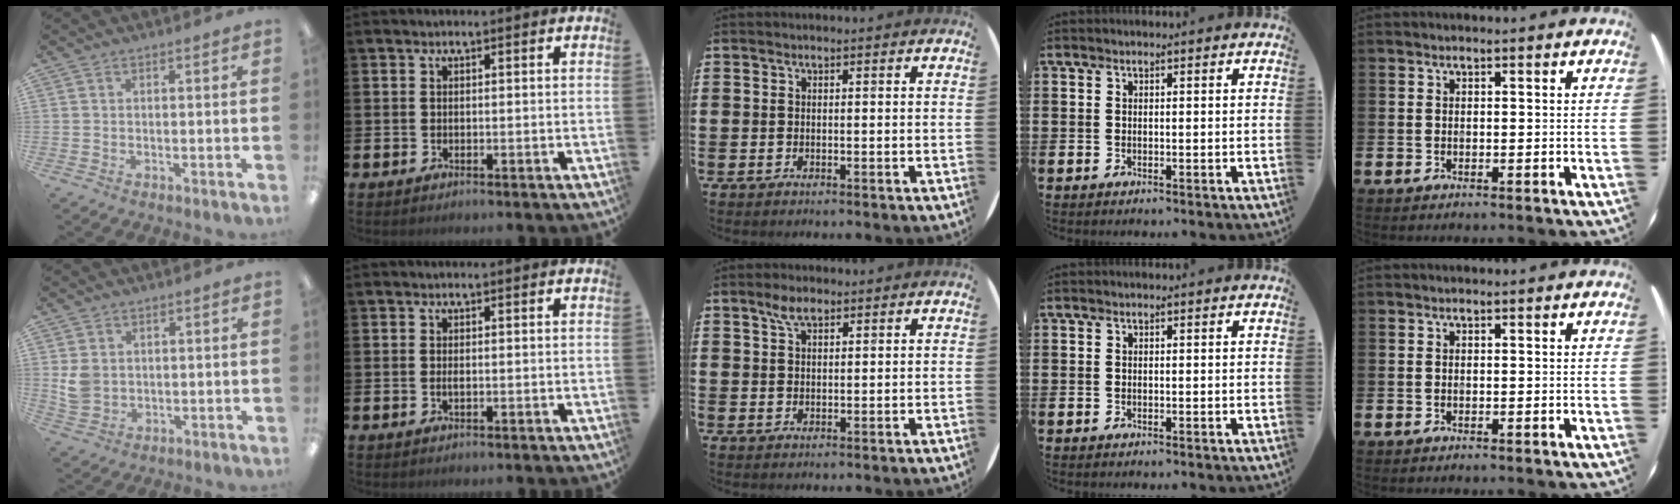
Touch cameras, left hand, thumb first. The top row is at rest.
{"thumb": {"total": 5.2, "force": [1.5, 4.4, 2.2], "torque": [-0.031, 0.005, 0.031]}, "index": {"total": 0.6, "force": [-0.1, 0.2, 0.6], "torque": [-0.015, 0.001, -0.001]}, "middle": {"total": 3.1, "force": [2.2, 1.3, 1.8], "torque": [-0.031, 0.005, 0.037]}}